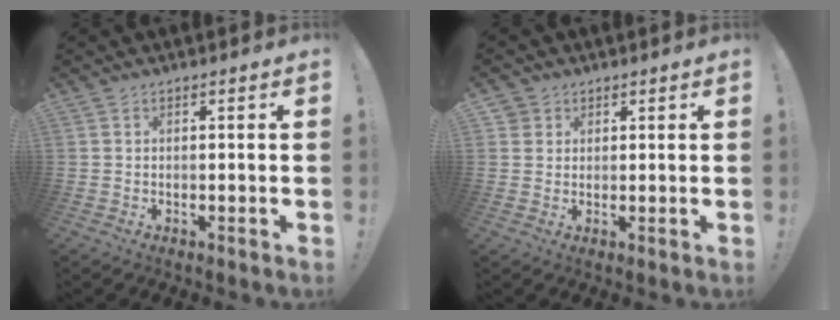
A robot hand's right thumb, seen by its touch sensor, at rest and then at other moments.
{"total": 2.6, "force": [1.3, 2.2, 0.2], "torque": [-0.001, -0.005, 0.024]}